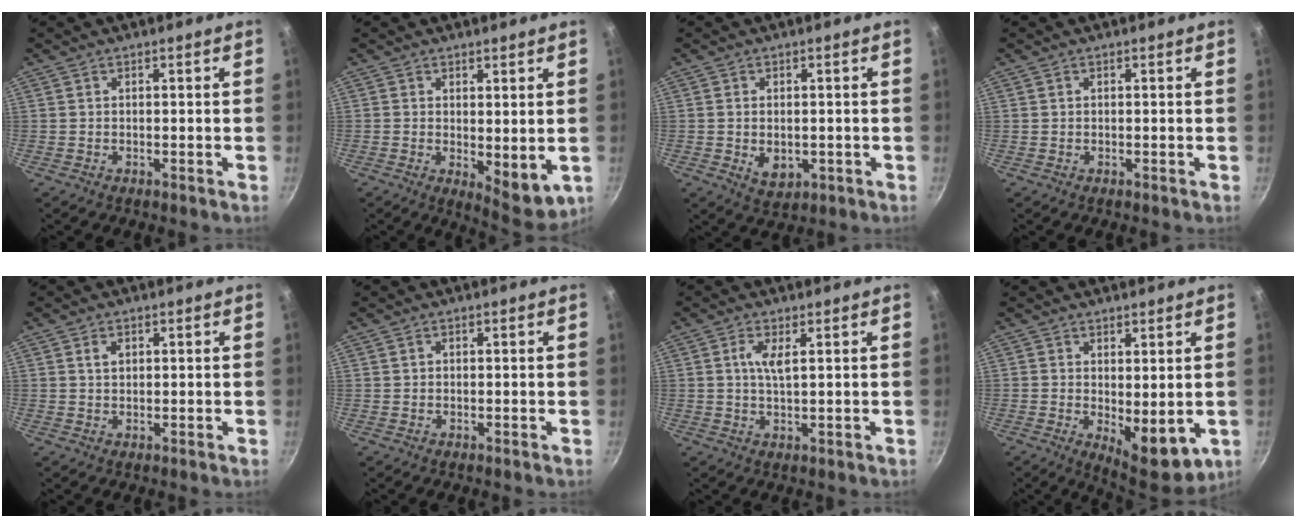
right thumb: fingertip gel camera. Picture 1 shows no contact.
{"total": 7.2, "force": [0.3, 3.4, 6.3], "torque": [-0.077, -0.021, 0.012]}
{"total": 4.9, "force": [-0.6, 3.4, 3.4], "torque": [-0.048, -0.007, -0.002]}
{"total": 0.0}
{"total": 3.4, "force": [1.2, 2.3, 2.1], "torque": [-0.027, -0.002, 0.023]}
{"total": 0.6, "force": [0.2, 0.6, 0.2], "torque": [-0.002, 0.004, 0.003]}
{"total": 3.8, "force": [1.1, 1.1, 3.5], "torque": [-0.070, -0.001, 0.022]}
{"total": 9.1, "force": [-0.4, 4.3, 8.0], "torque": [-0.091, -0.016, 0.008]}